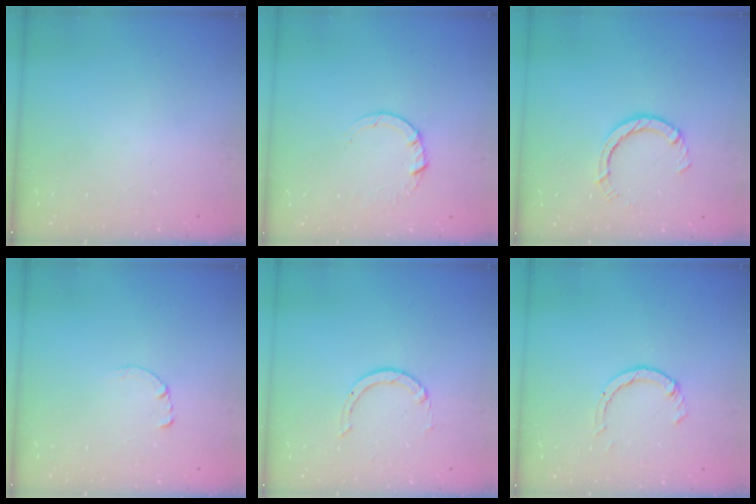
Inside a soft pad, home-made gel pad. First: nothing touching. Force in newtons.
{"total": 3.7, "press": 3.7, "slide": 0.5}
{"total": 4.2, "press": 4.2, "slide": 0.4}
{"total": 0.7, "press": 0.6, "slide": 0.1}
{"total": 1.5, "press": 1.5, "slide": 0.2}
{"total": 2.3, "press": 2.3, "slide": 0.3}